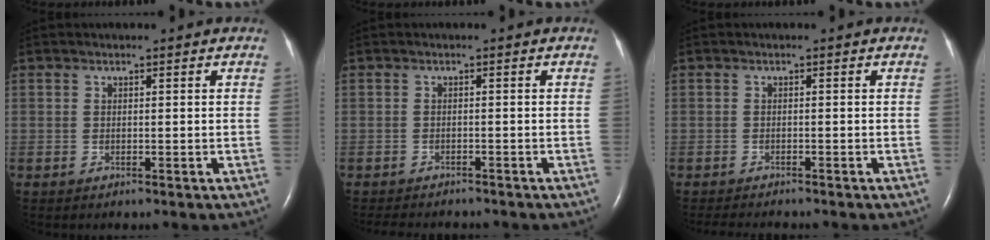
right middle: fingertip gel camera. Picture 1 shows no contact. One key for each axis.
{"total": 7.6, "fx": -6.8, "fy": 1.8, "fz": 2.8, "tx": -0.037, "ty": -0.004, "tz": -0.088}
{"total": 4.6, "fx": -4.2, "fy": 0.4, "fz": 1.9, "tx": -0.024, "ty": -0.009, "tz": -0.060}